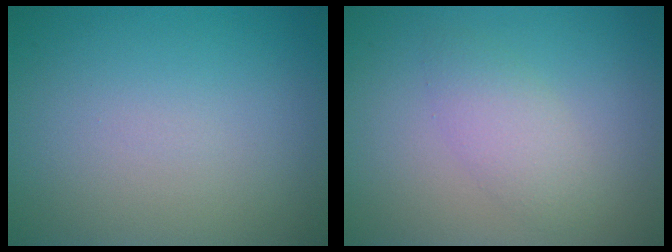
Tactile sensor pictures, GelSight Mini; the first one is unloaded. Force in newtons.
{"total": 2.4, "press": 2.4, "slide": 0.2}